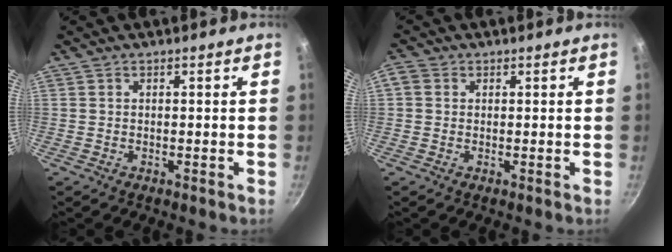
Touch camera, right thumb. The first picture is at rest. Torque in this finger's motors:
{"motor_torque": [-1.02, 1.09, -0.01, 0.05, 0.08]}